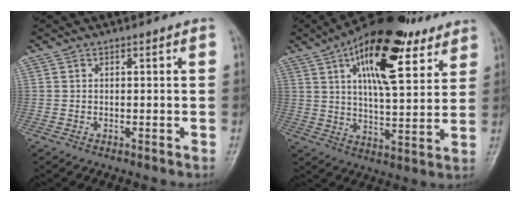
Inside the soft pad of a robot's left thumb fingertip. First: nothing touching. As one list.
[{"total": 21.3, "force": [10.7, 8.5, 16.4], "torque": [-0.228, -0.028, 0.168]}]